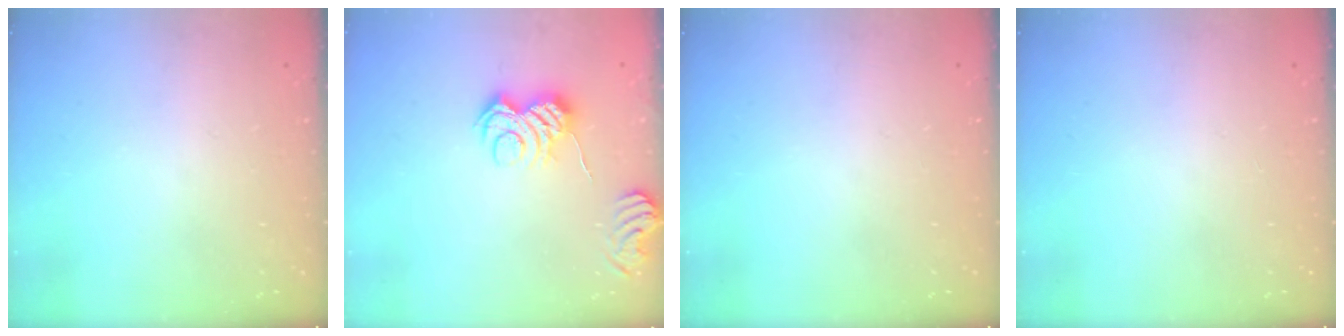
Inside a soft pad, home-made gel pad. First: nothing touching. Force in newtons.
{"total": 6.3, "press": 6.2, "slide": 0.9}
{"total": 0.0}
{"total": 0.0}